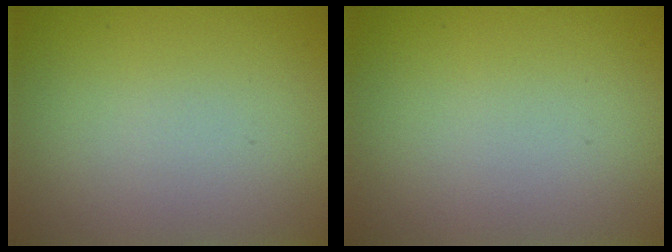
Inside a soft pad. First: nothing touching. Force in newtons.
{"total": 0.0}